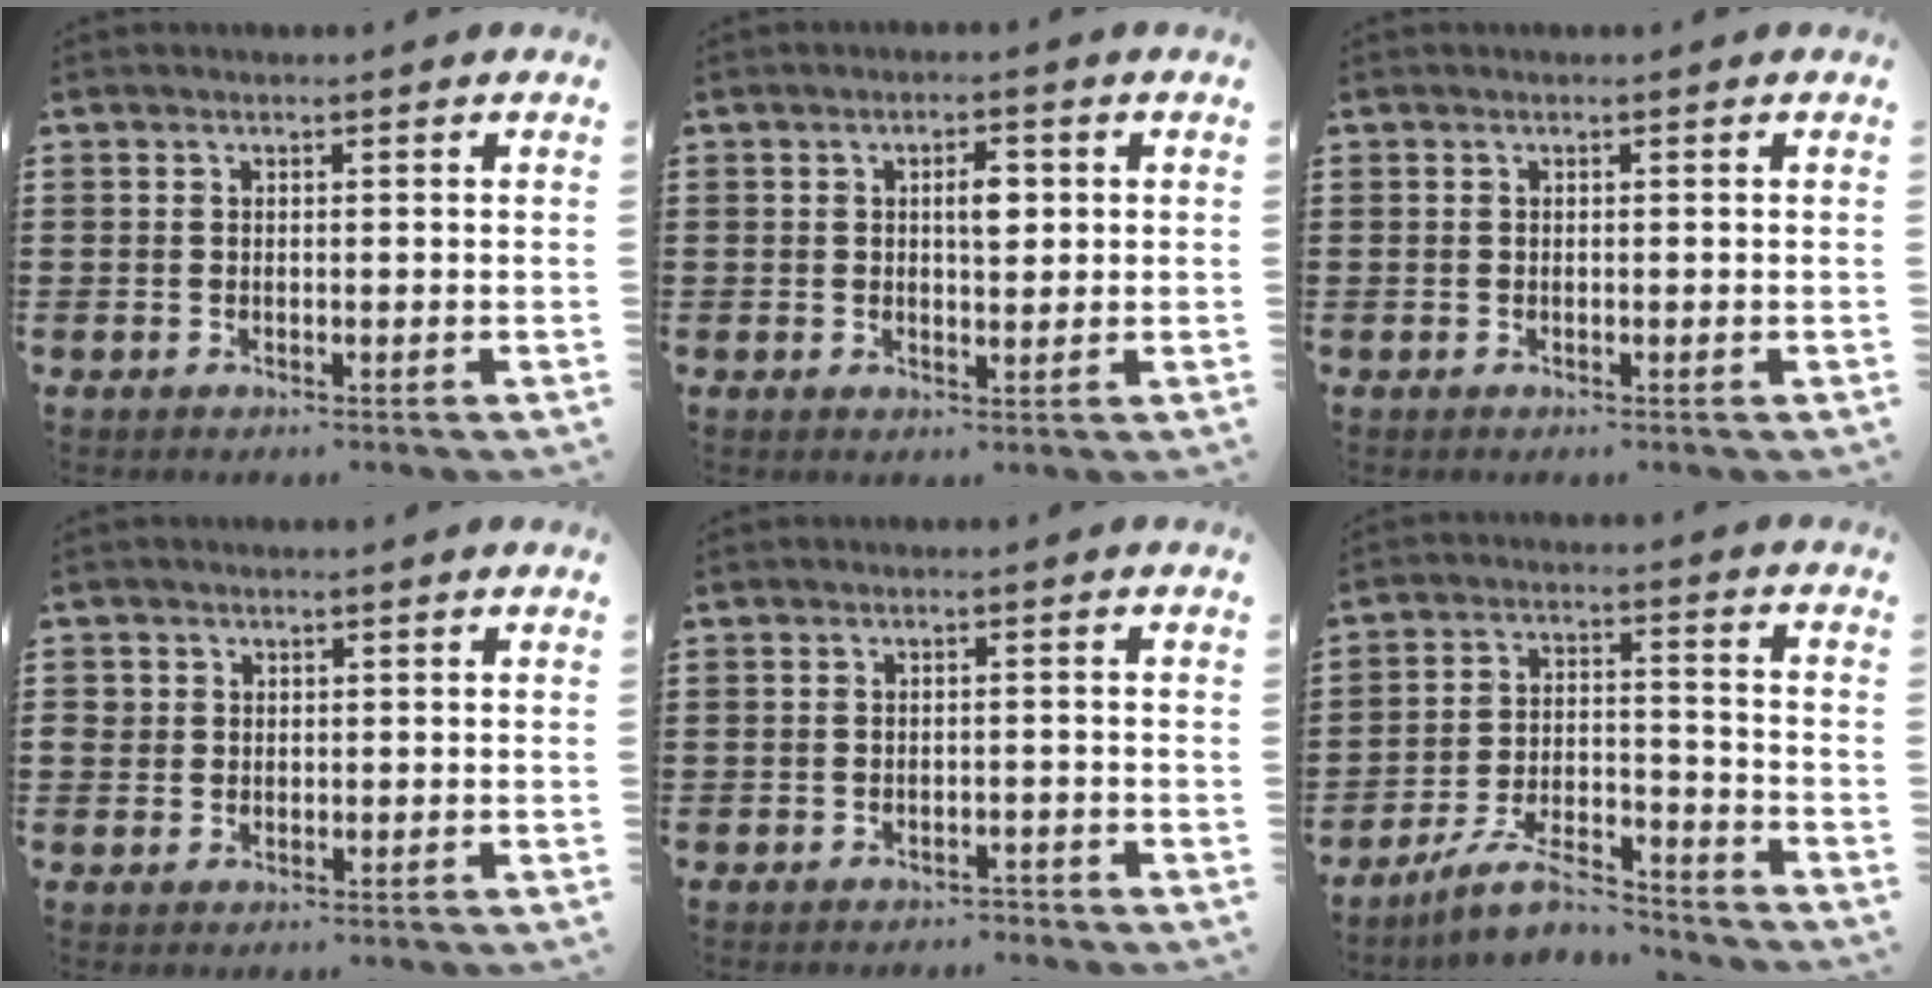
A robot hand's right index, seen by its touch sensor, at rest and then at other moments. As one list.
[{"total": 3.5, "force": [0.7, 1.3, 3.2], "torque": [-0.048, 0.001, 0.006]}, {"total": 0.0}, {"total": 1.4, "force": [0.4, 1.3, 0.2], "torque": [-0.009, 0.004, 0.007]}, {"total": 1.3, "force": [-1.3, 0.2, 0.2], "torque": [-0.010, -0.001, -0.026]}, {"total": 8.6, "force": [-7.6, 1.6, 3.8], "torque": [-0.077, 0.014, -0.145]}]